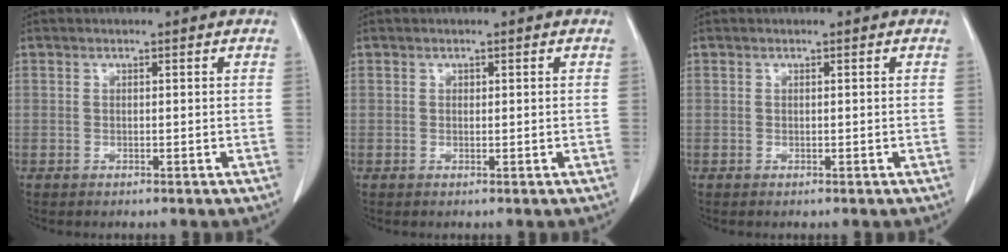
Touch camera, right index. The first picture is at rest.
{"total": 0.0}
{"total": 0.0}